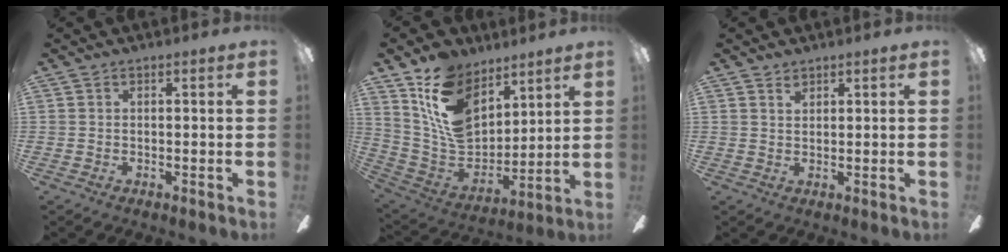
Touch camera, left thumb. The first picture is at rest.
{"total": 17.6, "force": [9.7, 11.2, 9.6], "torque": [-0.195, -0.042, 0.187]}
{"total": 1.7, "force": [1.4, 0.7, 0.5], "torque": [-0.003, -0.004, 0.025]}